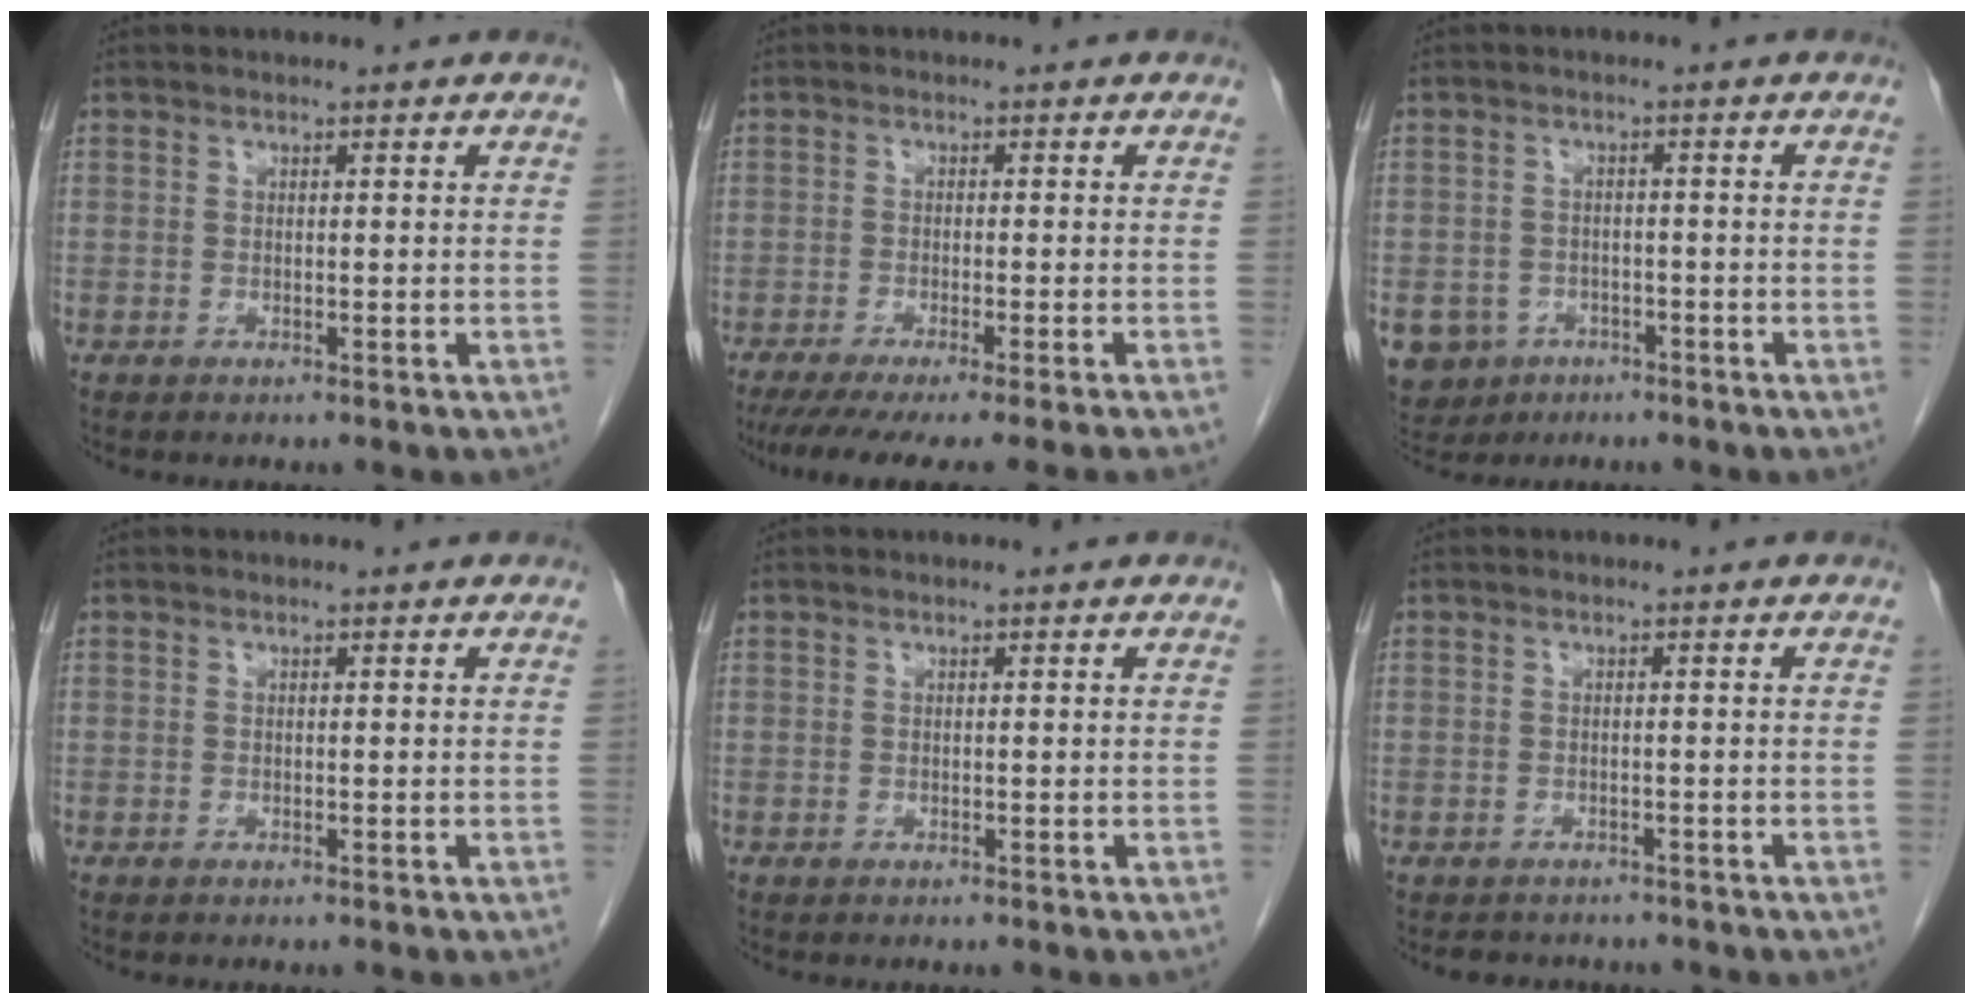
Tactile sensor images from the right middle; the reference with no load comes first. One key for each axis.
{"total": 11.9, "fx": -10.3, "fy": -1.2, "fz": 5.9, "tx": -0.064, "ty": -0.041, "tz": -0.149}
{"total": 7.0, "fx": -3.9, "fy": 5.7, "fz": 1.3, "tx": -0.033, "ty": 0.005, "tz": -0.056}
{"total": 0.0}
{"total": 0.0}
{"total": 3.7, "fx": -3.3, "fy": 1.6, "fz": 0.5, "tx": -0.010, "ty": -0.001, "tz": -0.041}